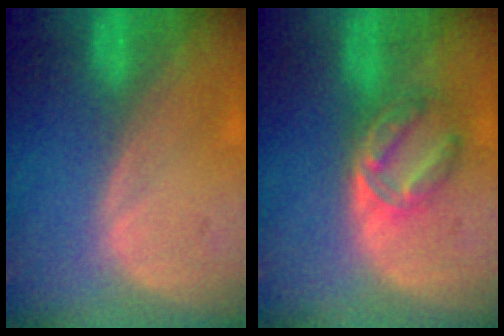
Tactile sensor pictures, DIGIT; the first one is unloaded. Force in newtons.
{"total": 5.8, "press": 5.5, "slide": 1.8}